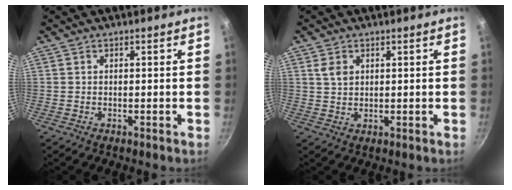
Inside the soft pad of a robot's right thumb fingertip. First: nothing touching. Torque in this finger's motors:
{"motor_torque": [0.11, 0.02, 0.00, -0.10, 0.03]}